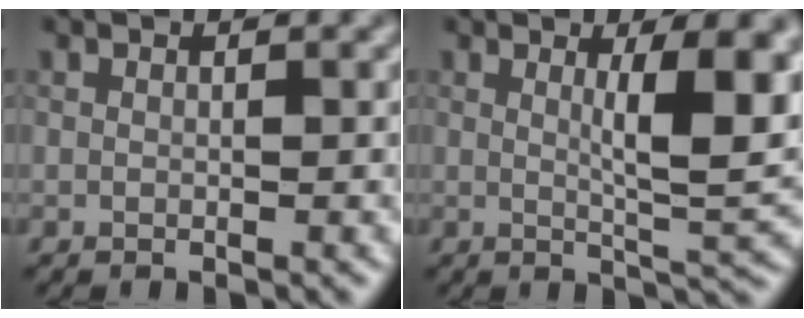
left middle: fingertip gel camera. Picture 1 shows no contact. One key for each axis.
{"total": 6.9, "fx": 1.5, "fy": 1.5, "fz": 6.5, "tx": -0.090, "ty": -0.009, "tz": 0.027}